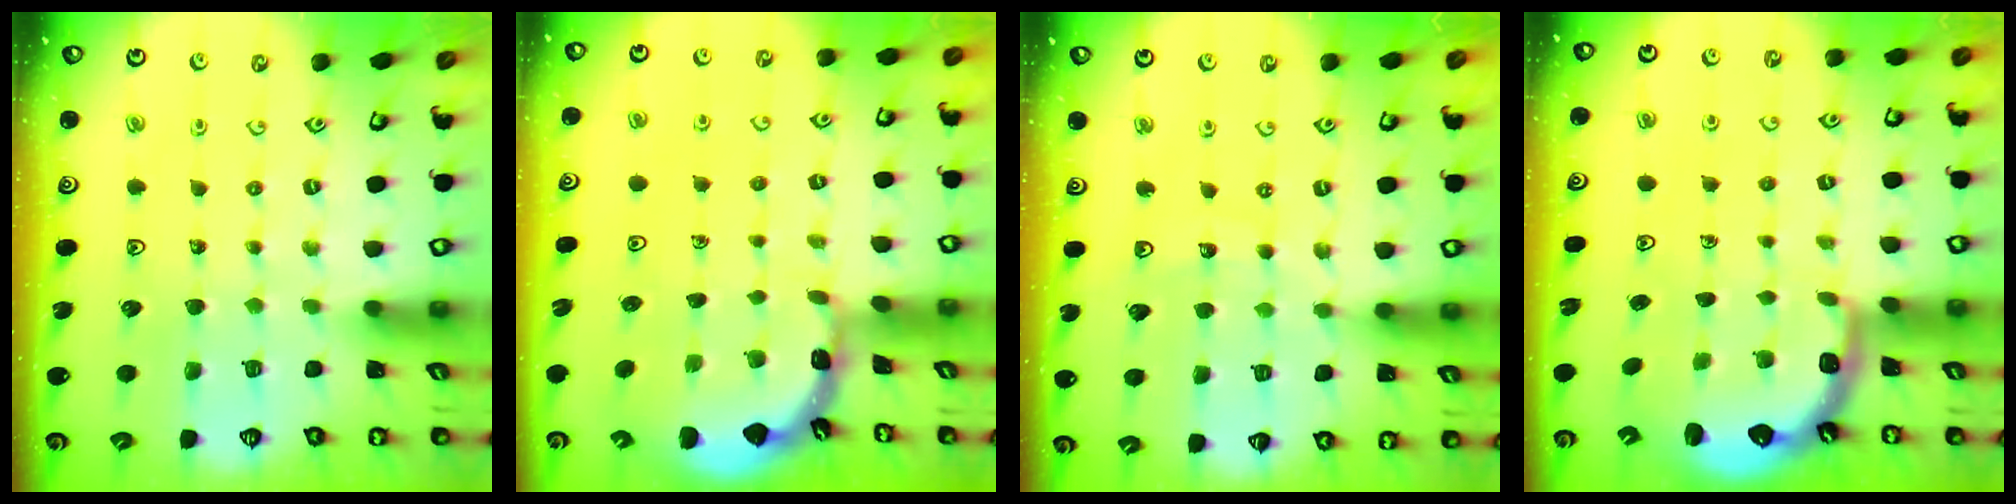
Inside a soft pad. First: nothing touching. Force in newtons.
{"total": 1.7, "press": 1.6, "slide": 0.1}
{"total": 9.2, "press": 8.7, "slide": 2.9}
{"total": 2.6, "press": 2.4, "slide": 1.1}